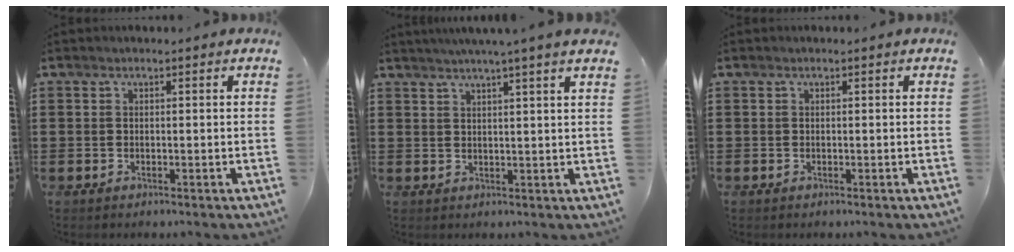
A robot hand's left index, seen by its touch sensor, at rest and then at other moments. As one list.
[{"total": 3.1, "force": [2.5, -1.1, 1.5], "torque": [-0.033, -0.008, 0.041]}, {"total": 0.0}]